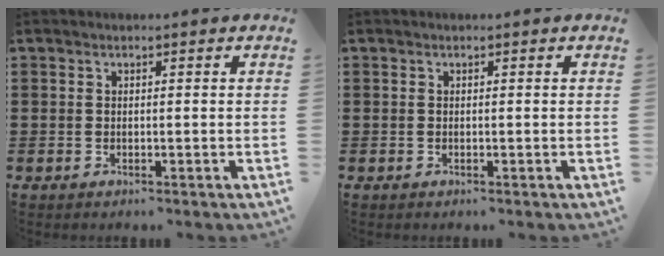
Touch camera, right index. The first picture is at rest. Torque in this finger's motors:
{"motor_torque": [-0.17, 0.23, 0.00, 0.00]}